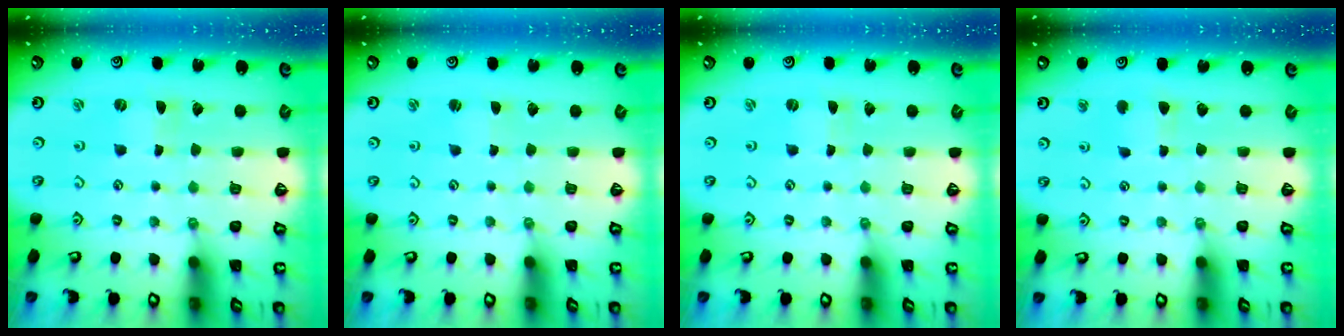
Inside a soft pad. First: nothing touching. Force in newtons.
{"total": 1.5, "press": 1.4, "slide": 0.2}
{"total": 0.0}
{"total": 3.0, "press": 3.0, "slide": 0.5}